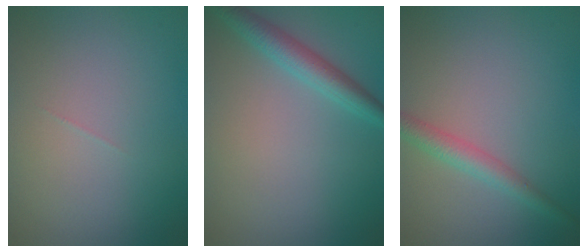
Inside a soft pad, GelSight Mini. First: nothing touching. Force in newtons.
{"total": 2.8, "press": 2.8, "slide": 0.1}
{"total": 2.4, "press": 2.4, "slide": 0.1}